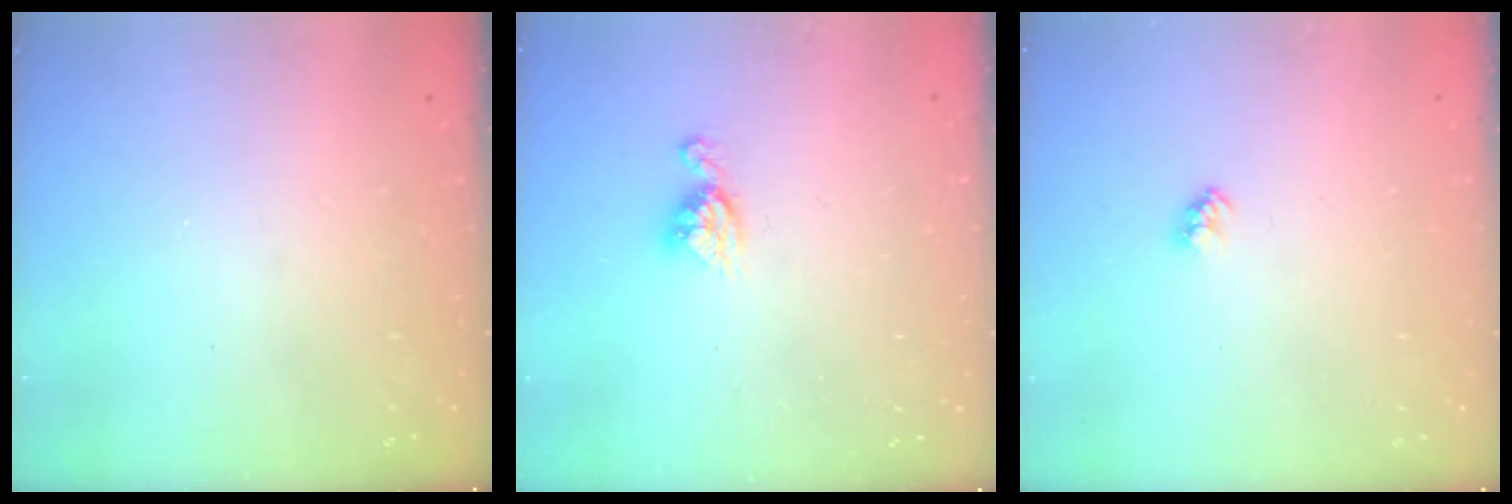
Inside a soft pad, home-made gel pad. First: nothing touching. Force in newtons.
{"total": 7.2, "press": 7.2, "slide": 0.4}
{"total": 2.4, "press": 2.4, "slide": 0.1}